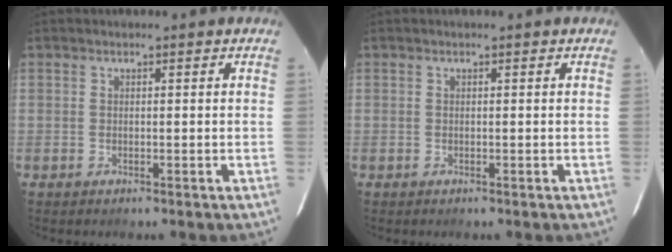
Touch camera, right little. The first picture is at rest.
{"total": 0.0}